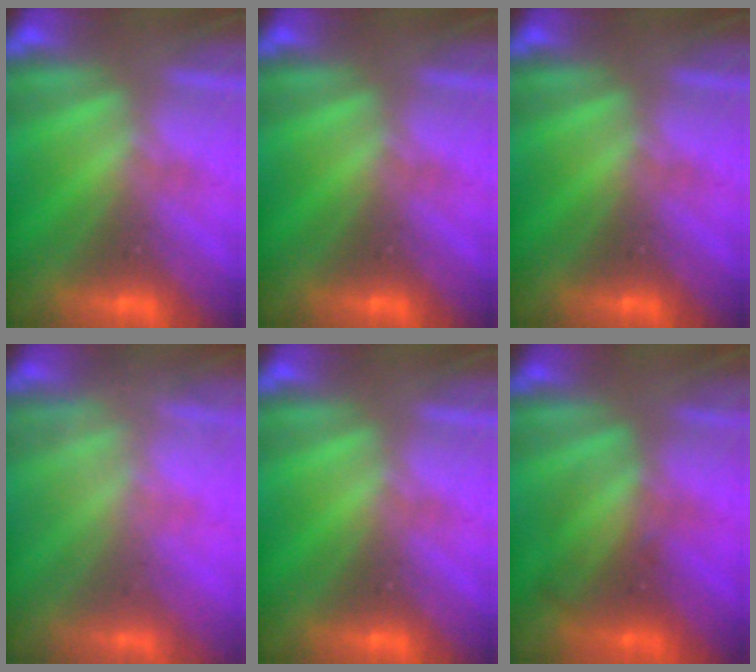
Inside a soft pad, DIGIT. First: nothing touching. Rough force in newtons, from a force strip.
{"total": 0.0}
{"total": 0.0}
{"total": 2.7}
{"total": 0.0}
{"total": 2.4}